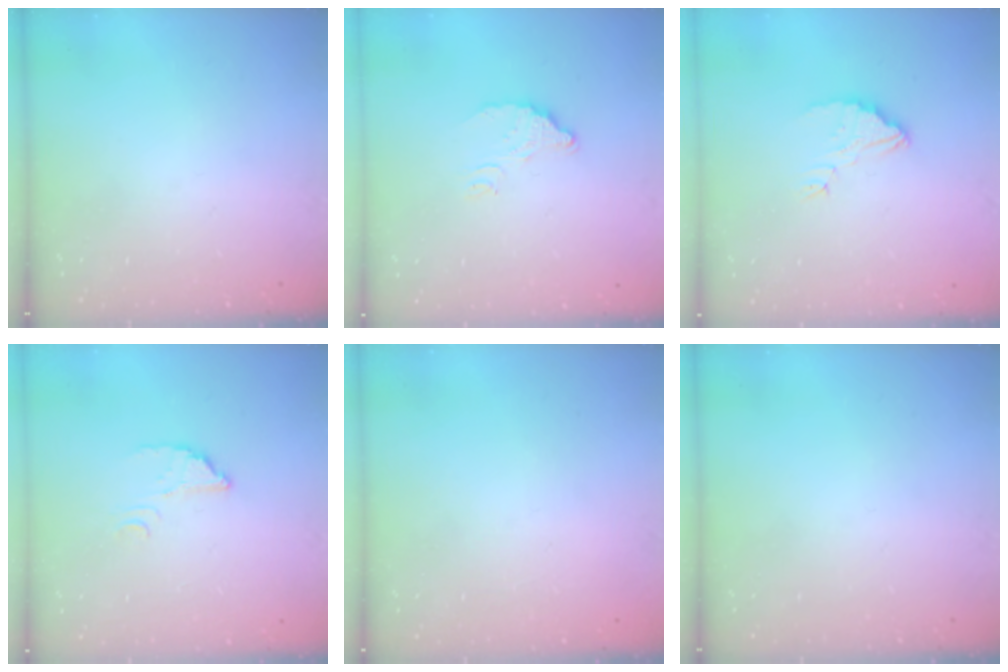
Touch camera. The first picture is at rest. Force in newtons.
{"total": 6.7, "press": 6.7, "slide": 0.3}
{"total": 3.1, "press": 3.1, "slide": 0.3}
{"total": 3.0, "press": 3.0, "slide": 0.2}
{"total": 2.3, "press": 2.3, "slide": 0.1}
{"total": 0.0}